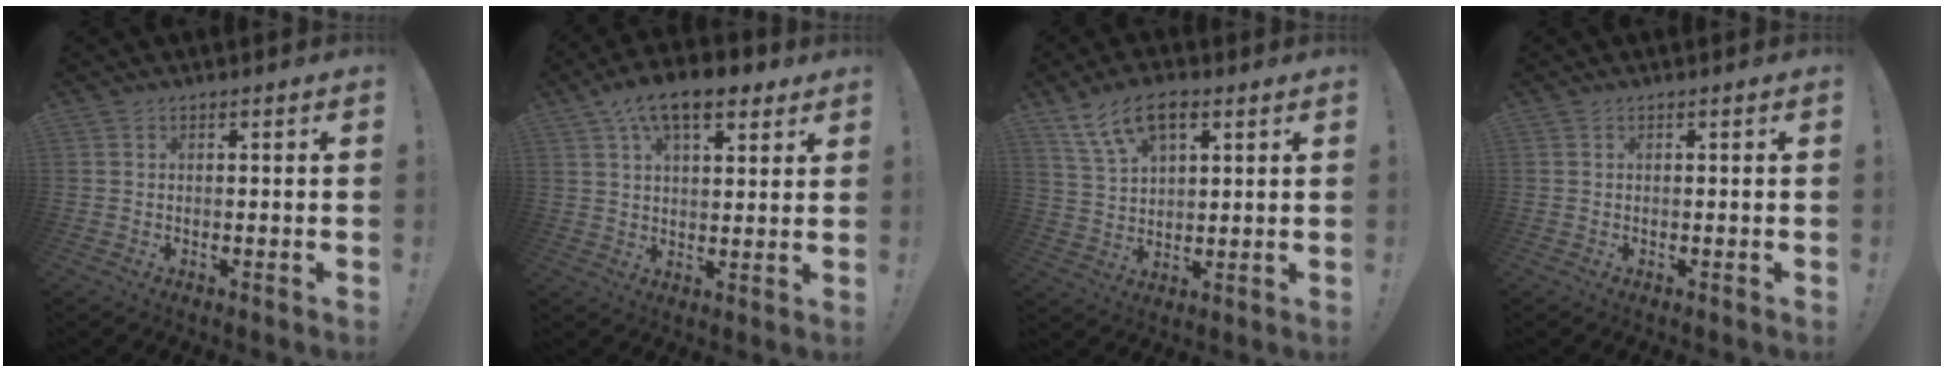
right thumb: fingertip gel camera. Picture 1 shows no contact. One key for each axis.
{"total": 12.5, "fx": 7.2, "fy": 6.0, "fz": 8.4, "tx": -0.130, "ty": -0.023, "tz": 0.128}
{"total": 10.9, "fx": 6.0, "fy": 5.8, "fz": 7.0, "tx": -0.121, "ty": -0.011, "tz": 0.114}
{"total": 0.0}